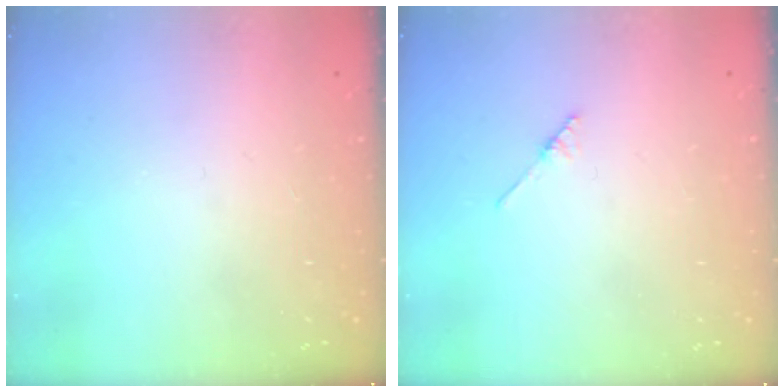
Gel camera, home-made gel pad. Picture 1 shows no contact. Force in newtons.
{"total": 2.1, "press": 2.1, "slide": 0.1}